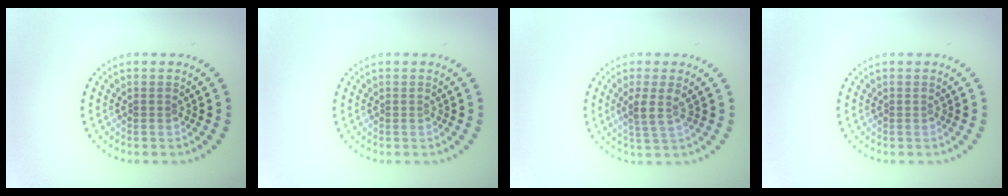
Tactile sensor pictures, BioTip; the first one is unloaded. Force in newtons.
{"total": 0.0}
{"total": 2.3, "press": 1.8, "slide": 1.4}
{"total": 0.0}